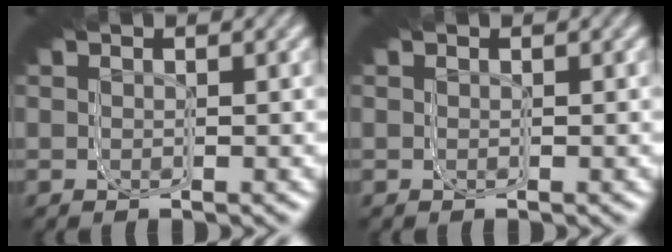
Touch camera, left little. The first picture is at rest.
{"total": 0.0}